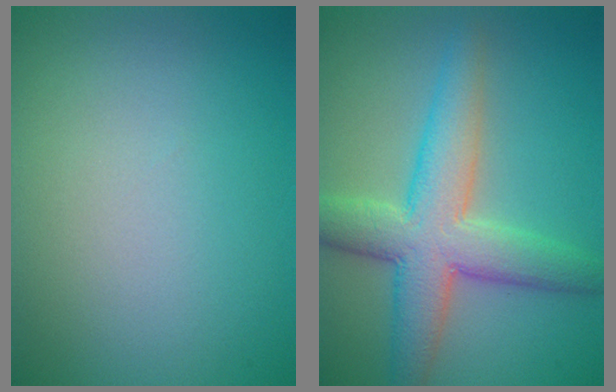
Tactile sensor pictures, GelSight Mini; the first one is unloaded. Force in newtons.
{"total": 7.0, "press": 7.0, "slide": 0.0}